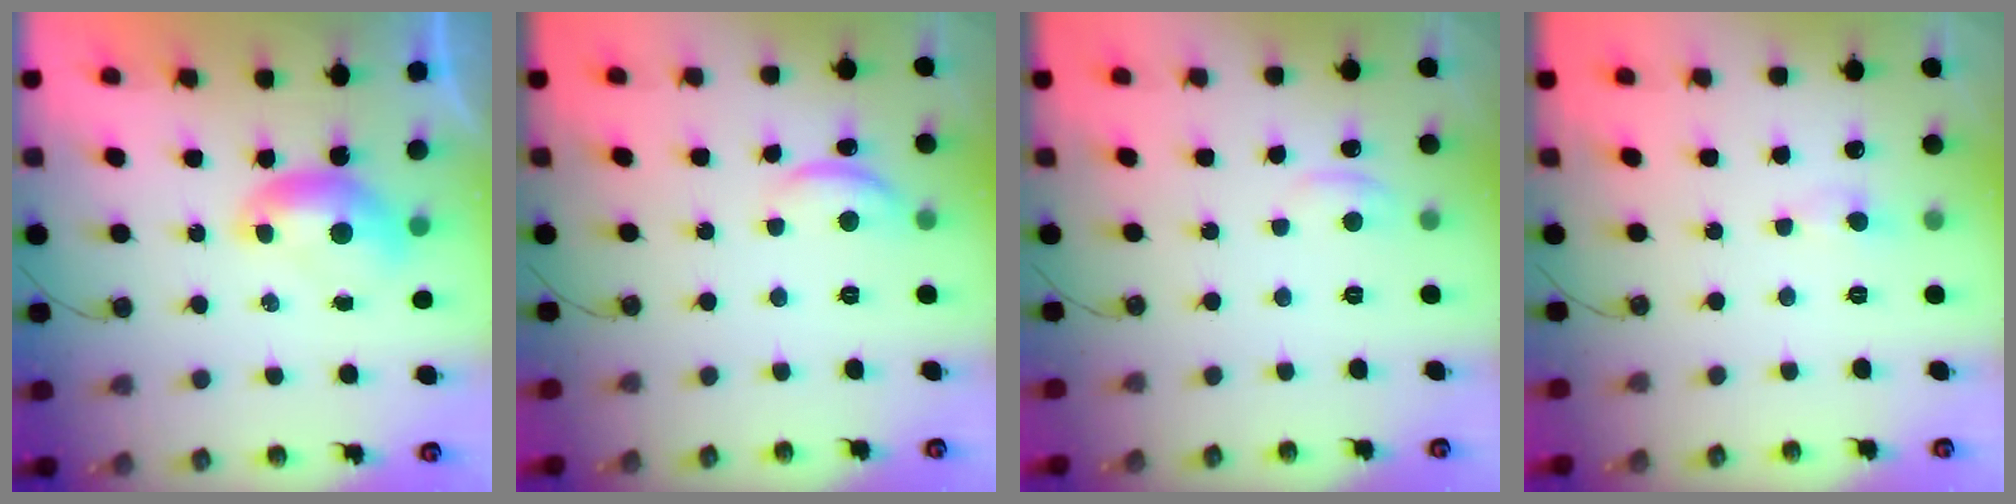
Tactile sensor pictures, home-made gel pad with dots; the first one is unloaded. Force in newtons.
{"total": 3.9, "press": 3.9, "slide": 0.5}
{"total": 1.0, "press": 0.8, "slide": 0.7}
{"total": 0.5, "press": 0.4, "slide": 0.4}